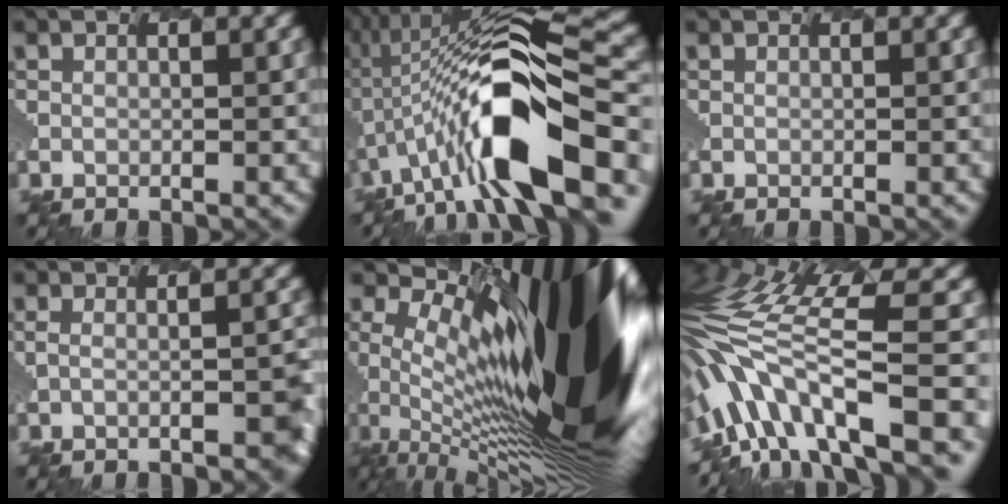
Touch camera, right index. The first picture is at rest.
{"total": 12.2, "force": [-2.4, 4.3, 11.2], "torque": [-0.212, 0.037, -0.057]}
{"total": 0.0}
{"total": 3.0, "force": [-1.5, 0.8, 2.5], "torque": [-0.037, 0.005, -0.022]}
{"total": 15.8, "force": [3.9, 4.5, 14.7], "torque": [-0.214, 0.018, 0.062]}
{"total": 10.3, "force": [-3.0, 3.6, 9.2], "torque": [-0.199, 0.039, -0.064]}